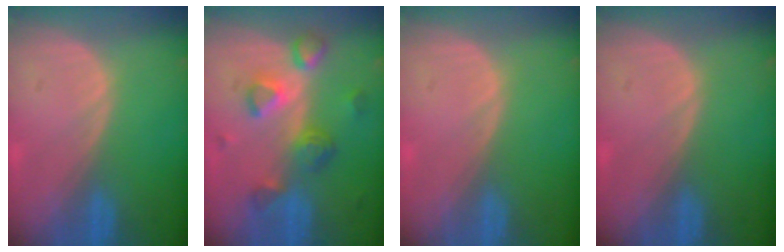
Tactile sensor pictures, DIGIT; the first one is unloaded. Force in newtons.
{"total": 7.9, "press": 7.0, "slide": 3.6}
{"total": 0.0}
{"total": 0.0}